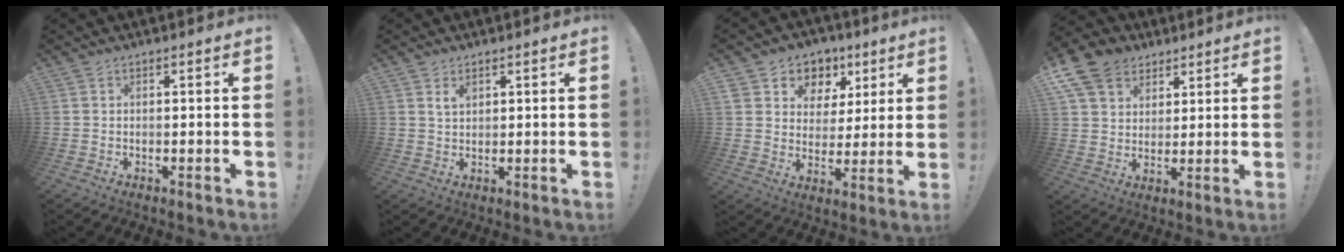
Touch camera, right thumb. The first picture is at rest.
{"total": 2.7, "force": [1.6, 1.5, 1.6], "torque": [-0.019, -0.006, 0.026]}
{"total": 8.5, "force": [3.7, 7.3, 2.1], "torque": [-0.030, -0.021, 0.075]}
{"total": 12.0, "force": [6.7, 8.9, 4.3], "torque": [-0.076, -0.036, 0.137]}